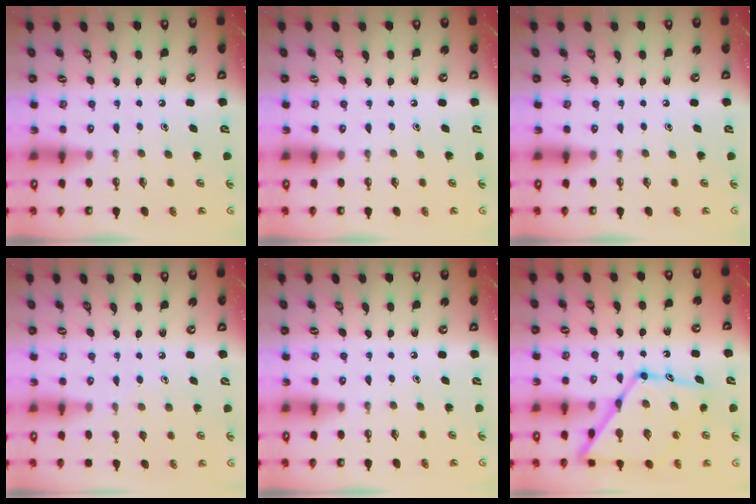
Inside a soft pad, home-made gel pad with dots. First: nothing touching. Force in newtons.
{"total": 0.0}
{"total": 0.0}
{"total": 5.9, "press": 5.9, "slide": 0.6}
{"total": 0.0}
{"total": 17.9, "press": 17.8, "slide": 1.7}